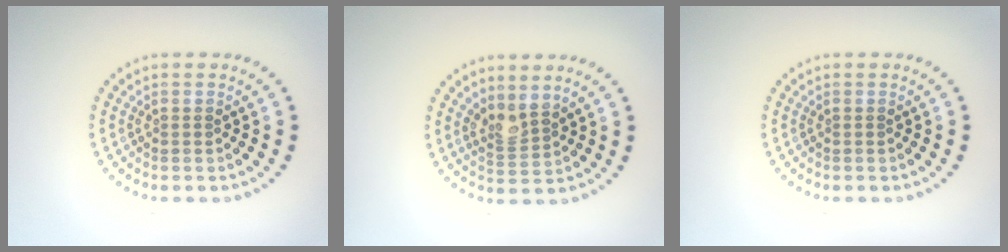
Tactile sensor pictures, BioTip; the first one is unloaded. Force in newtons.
{"total": 2.1, "press": 1.6, "slide": 1.4}
{"total": 0.0}